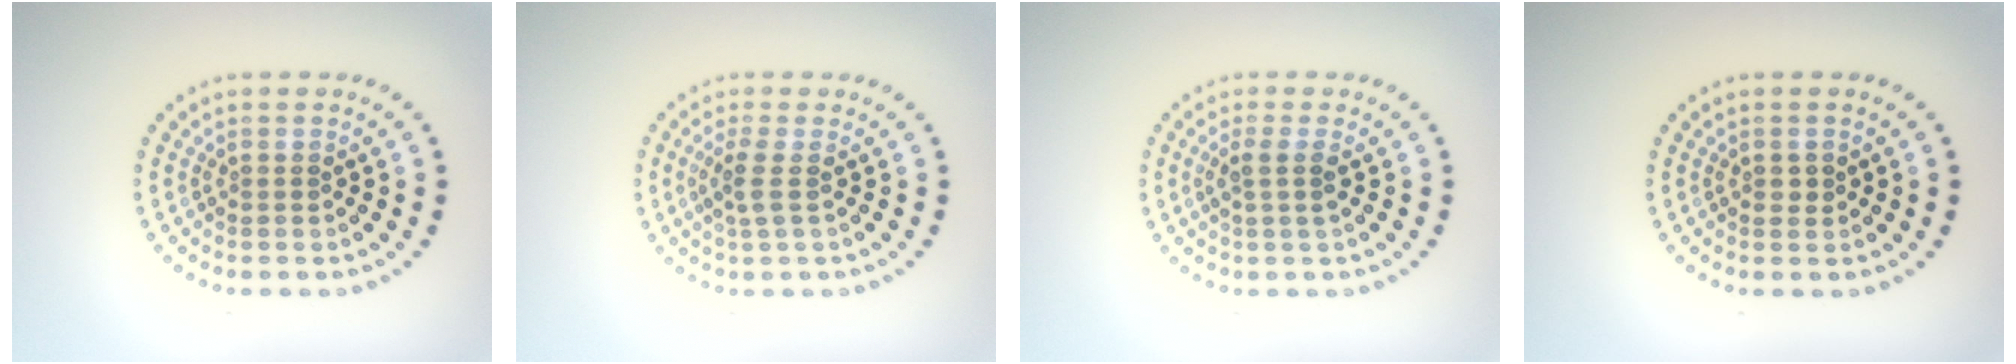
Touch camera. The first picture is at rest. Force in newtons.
{"total": 1.7, "press": 1.3, "slide": 1.1}
{"total": 1.8, "press": 1.5, "slide": 0.9}
{"total": 0.7, "press": 0.7, "slide": 0.0}